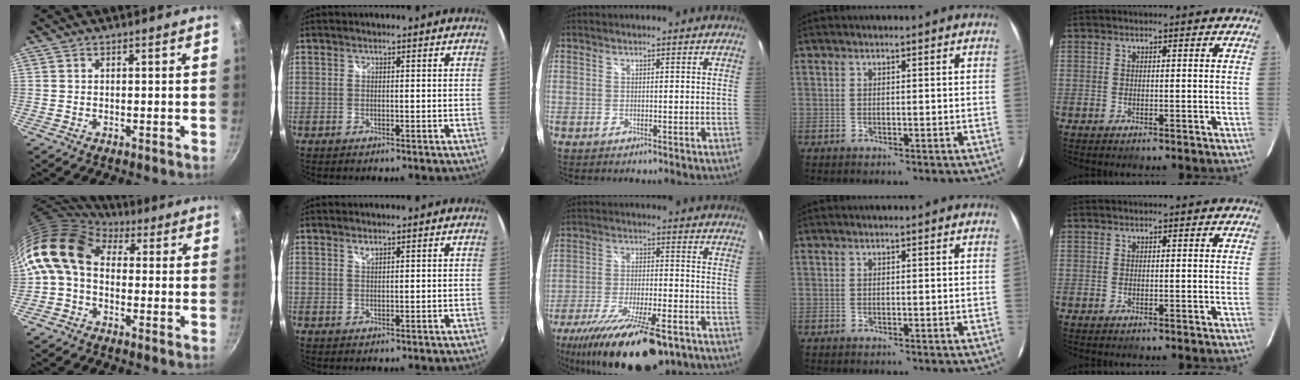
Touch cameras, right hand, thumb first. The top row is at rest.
{"thumb": {"total": 11.8, "force": [1.5, 8.4, 8.1], "torque": [-0.146, 0.022, 0.004]}, "index": {"total": 1.0, "force": [0.8, 0.3, 0.6], "torque": [-0.009, 0.001, 0.013]}, "middle": {"total": 22.1, "force": [-15.7, 6.5, 14.1], "torque": [-0.264, -0.049, -0.245]}}